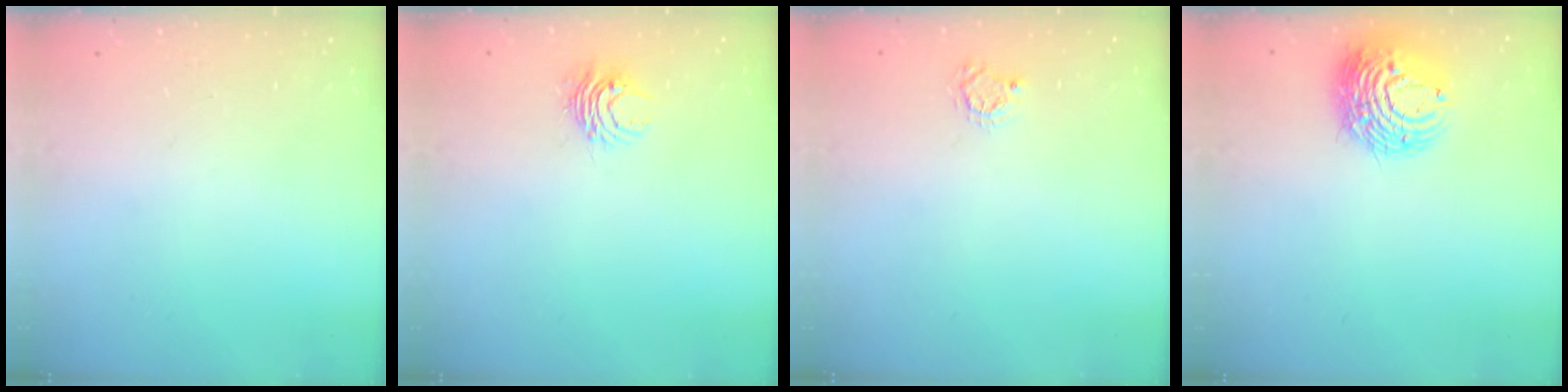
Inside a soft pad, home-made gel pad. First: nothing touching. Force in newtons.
{"total": 5.0, "press": 4.9, "slide": 0.5}
{"total": 2.9, "press": 2.9, "slide": 0.4}
{"total": 11.7, "press": 11.6, "slide": 1.3}